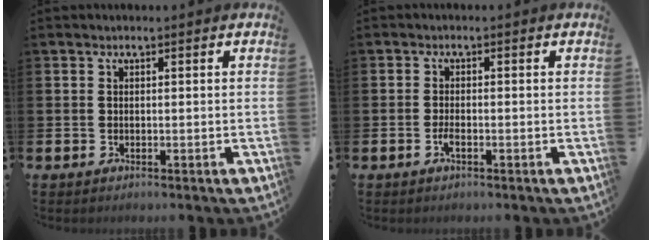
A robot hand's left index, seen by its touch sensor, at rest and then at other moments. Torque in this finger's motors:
{"motor_torque": [0.36, 0.05, -0.05, 0.06]}